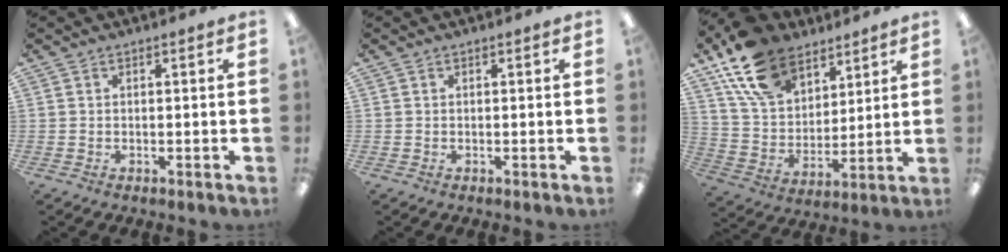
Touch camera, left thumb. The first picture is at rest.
{"total": 0.0}
{"total": 17.4, "force": [11.6, 10.6, 7.5], "torque": [-0.157, -0.049, 0.222]}